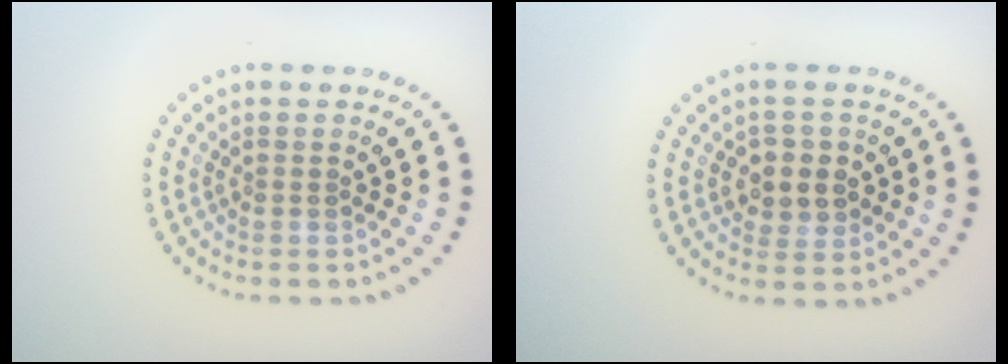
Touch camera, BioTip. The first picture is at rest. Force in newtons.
{"total": 2.7, "press": 2.6, "slide": 0.7}